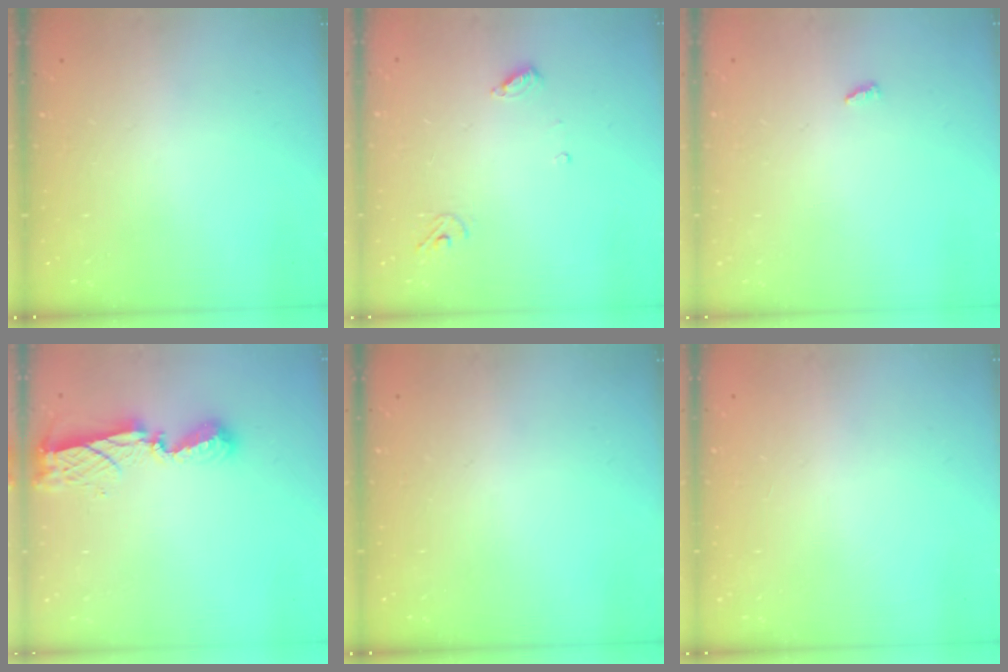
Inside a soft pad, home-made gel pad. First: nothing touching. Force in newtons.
{"total": 3.6, "press": 3.6, "slide": 0.3}
{"total": 2.7, "press": 2.7, "slide": 0.2}
{"total": 7.9, "press": 7.9, "slide": 0.3}
{"total": 0.0}
{"total": 1.1, "press": 0.8, "slide": 0.7}